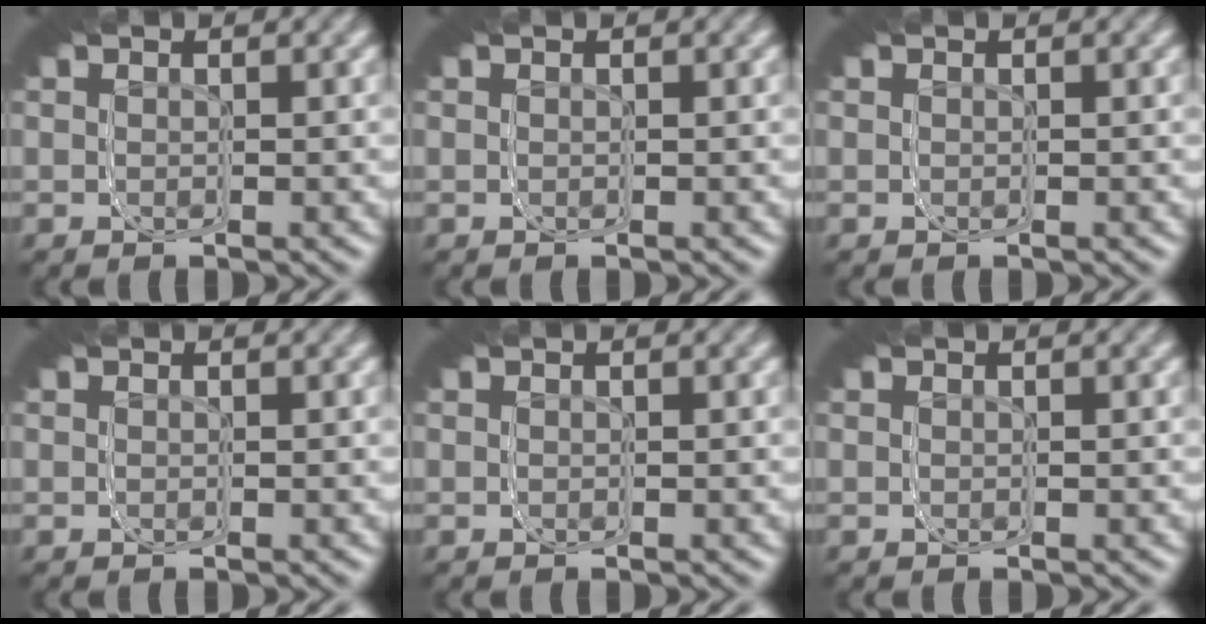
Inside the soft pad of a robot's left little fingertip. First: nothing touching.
{"total": 0.0}
{"total": 0.0}
{"total": 0.0}
{"total": 0.0}
{"total": 0.0}